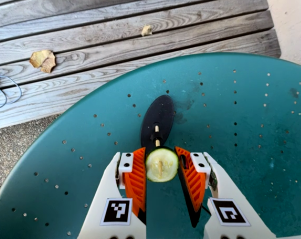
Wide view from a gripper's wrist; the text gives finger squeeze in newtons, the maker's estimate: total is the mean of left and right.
{"total": 14.5, "left": 15.1, "right": 13.9}